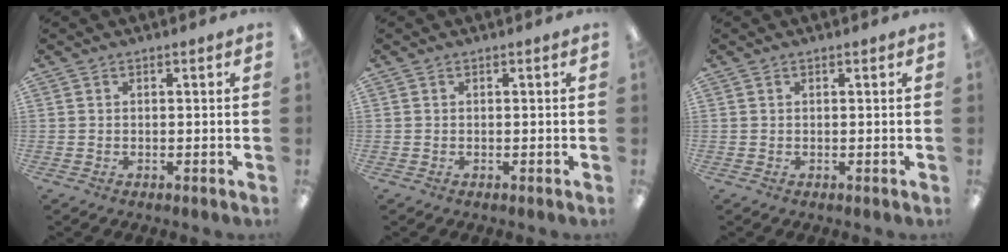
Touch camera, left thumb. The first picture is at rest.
{"total": 0.0}
{"total": 0.0}